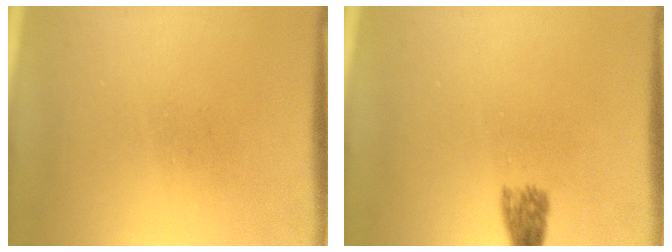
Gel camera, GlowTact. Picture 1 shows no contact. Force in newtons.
{"total": 2.7}